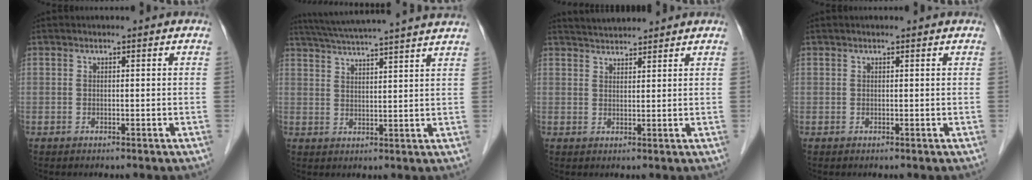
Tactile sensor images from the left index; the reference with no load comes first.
{"total": 17.9, "force": [16.0, -0.9, 8.1], "torque": [-0.147, 0.009, 0.218]}
{"total": 4.8, "force": [4.6, 0.6, 1.0], "torque": [-0.022, 0.031, 0.078]}
{"total": 1.2, "force": [1.0, 0.1, 0.6], "torque": [-0.011, 0.015, 0.017]}